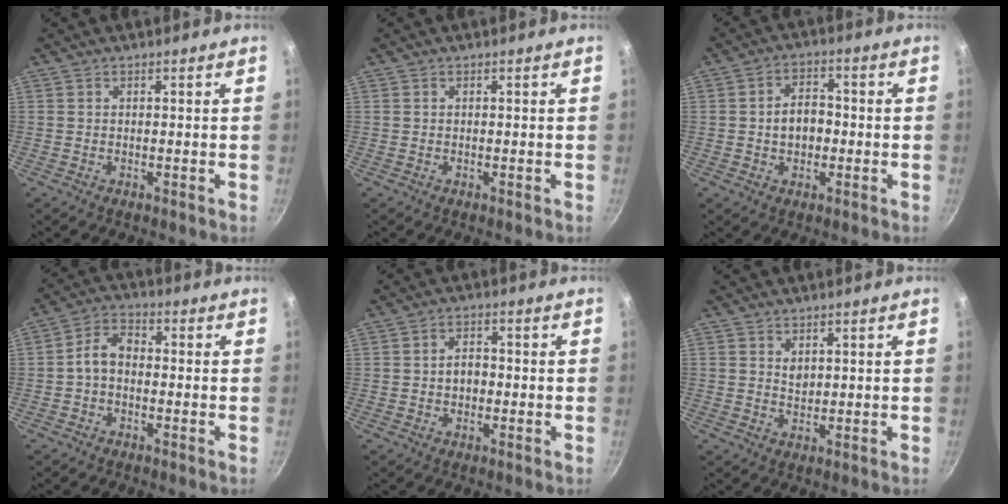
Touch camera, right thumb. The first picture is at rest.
{"total": 0.0}
{"total": 6.2, "force": [-0.6, 4.5, 4.2], "torque": [-0.045, 0.016, -0.012]}
{"total": 5.5, "force": [-0.9, 3.7, 3.9], "torque": [-0.064, 0.027, -0.029]}
{"total": 3.6, "force": [-0.4, 2.6, 2.4], "torque": [-0.021, 0.013, -0.007]}
{"total": 2.0, "force": [0.9, 1.3, 1.2], "torque": [-0.015, -0.006, 0.019]}